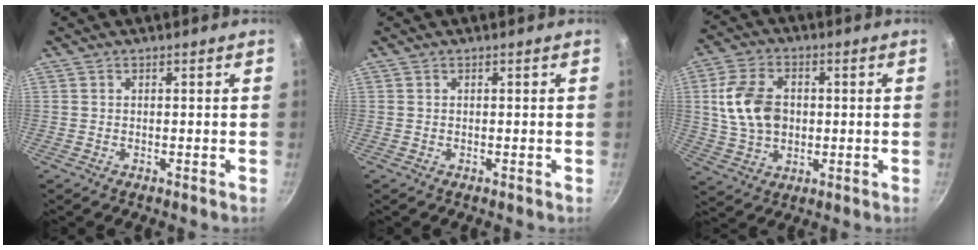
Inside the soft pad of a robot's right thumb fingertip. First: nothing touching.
{"total": 0.0}
{"total": 12.0, "force": [1.1, 8.6, 8.3], "torque": [-0.140, 0.007, 0.021]}